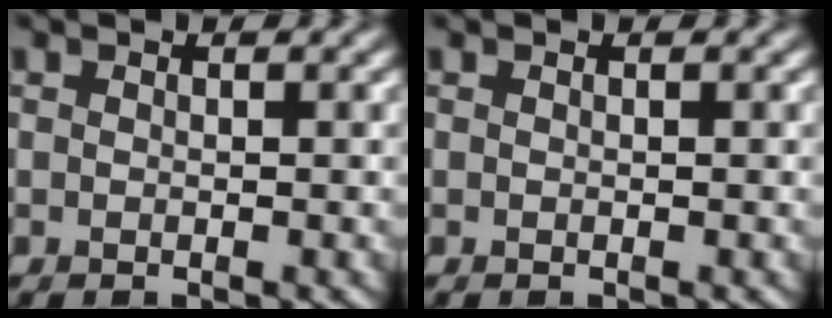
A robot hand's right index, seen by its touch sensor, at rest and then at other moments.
{"total": 0.0}